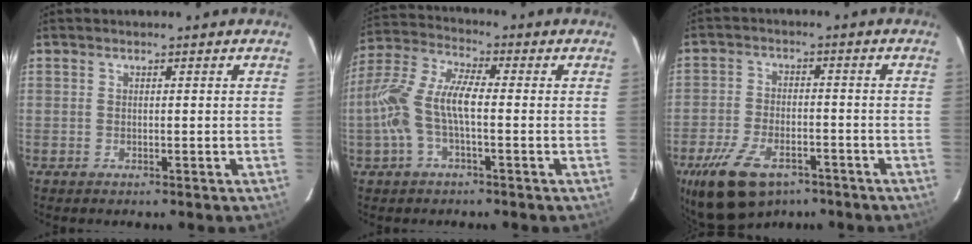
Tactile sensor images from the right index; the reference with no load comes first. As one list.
[{"total": 11.4, "force": [-2.1, 3.9, 10.5], "torque": [-0.233, 0.010, -0.043]}, {"total": 14.1, "force": [-9.0, 7.1, 8.2], "torque": [-0.184, -0.019, -0.153]}]